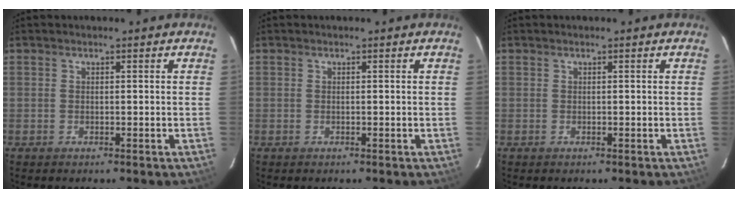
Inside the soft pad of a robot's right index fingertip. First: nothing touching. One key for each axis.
{"total": 1.6, "fx": 1.4, "fy": -0.9, "fz": 0.1, "tx": -0.006, "ty": -0.025, "tz": 0.005}
{"total": 0.0}